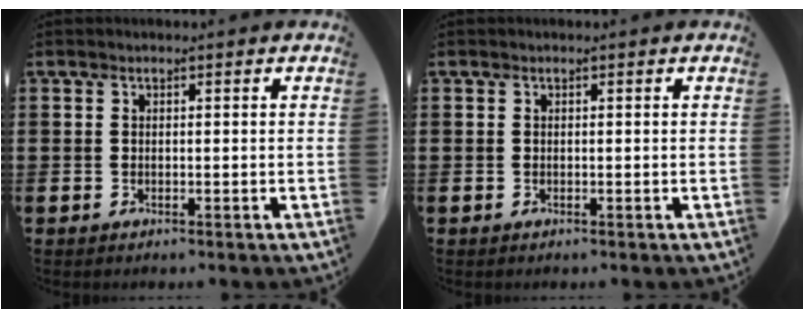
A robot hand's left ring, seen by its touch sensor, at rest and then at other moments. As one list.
[{"total": 0.0}]